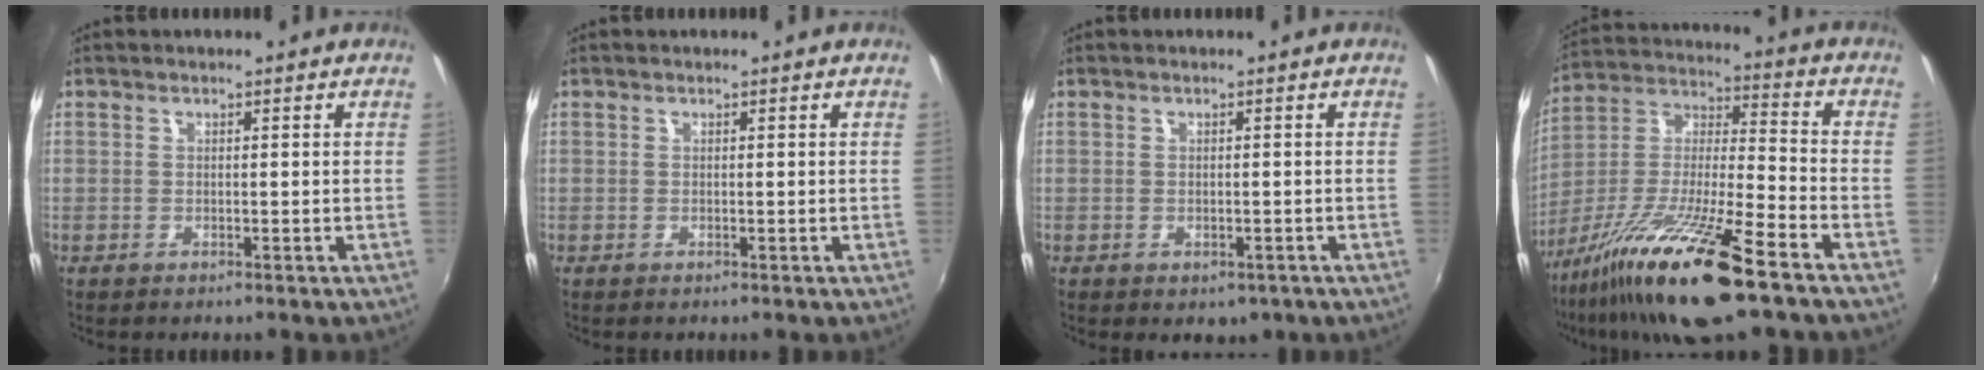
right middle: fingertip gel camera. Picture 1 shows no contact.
{"total": 0.0}
{"total": 2.3, "force": [-1.0, 1.8, 1.2], "torque": [-0.021, -0.008, -0.010]}
{"total": 19.7, "force": [-12.5, 2.3, 15.0], "torque": [-0.283, -0.020, -0.233]}